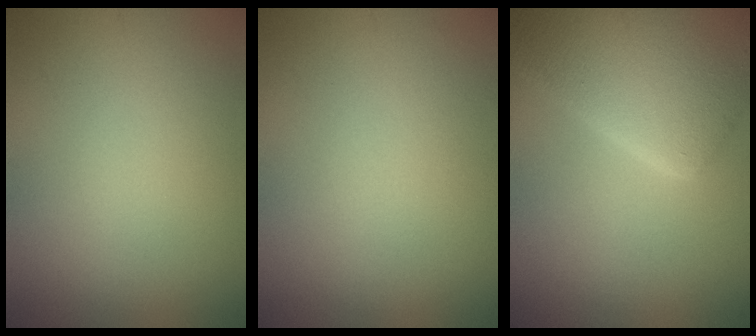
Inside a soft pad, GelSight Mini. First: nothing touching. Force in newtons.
{"total": 0.0}
{"total": 10.2, "press": 10.2, "slide": 0.6}